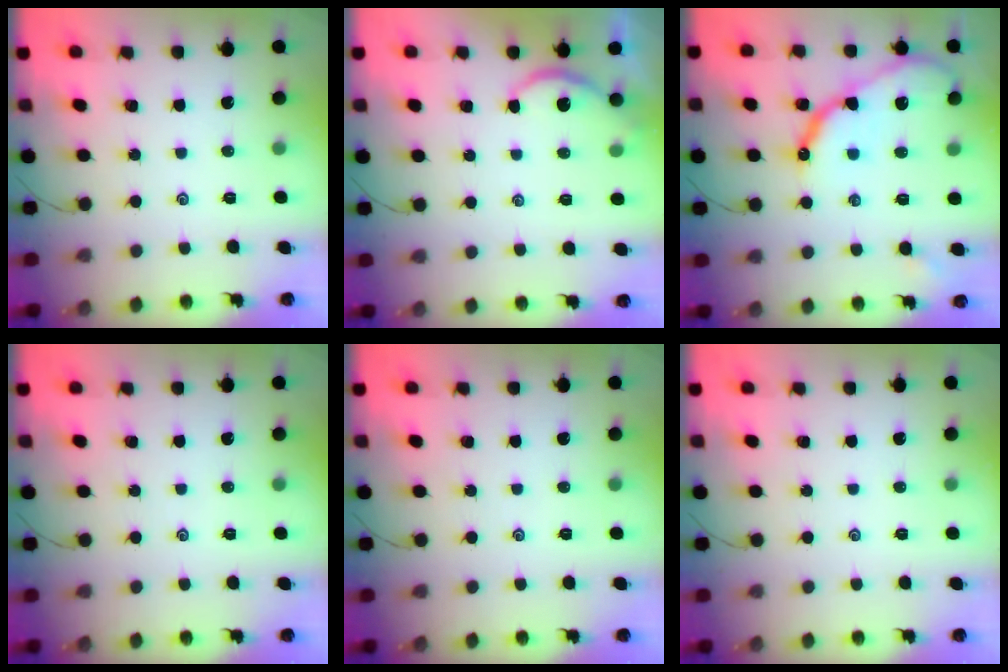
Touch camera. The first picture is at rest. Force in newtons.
{"total": 5.3, "press": 5.3, "slide": 0.5}
{"total": 13.1, "press": 13.1, "slide": 1.2}
{"total": 0.0}
{"total": 0.0}
{"total": 0.0}